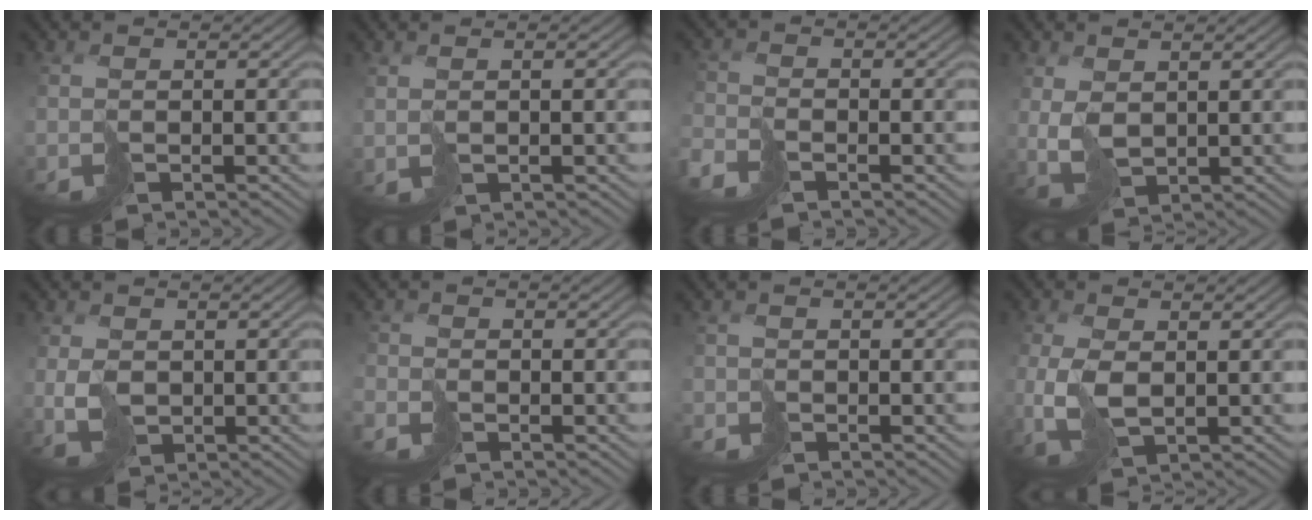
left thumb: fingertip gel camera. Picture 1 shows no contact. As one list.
[{"total": 0.9, "force": [0.9, 0.1, 0.3], "torque": [0.000, 0.000, 0.024]}, {"total": 3.5, "force": [-2.9, 1.5, 1.3], "torque": [-0.037, -0.013, -0.068]}, {"total": 2.7, "force": [1.5, 1.8, 1.4], "torque": [-0.049, 0.000, 0.040]}, {"total": 2.2, "force": [0.6, 1.9, 0.9], "torque": [-0.033, -0.005, 0.020]}, {"total": 2.0, "force": [-1.6, 1.0, 0.4], "torque": [-0.016, -0.010, -0.038]}, {"total": 1.2, "force": [-1.1, 0.2, -0.5], "torque": [0.007, -0.009, -0.025]}, {"total": 4.2, "force": [-0.2, 2.7, 3.2], "torque": [-0.099, -0.007, 0.005]}]